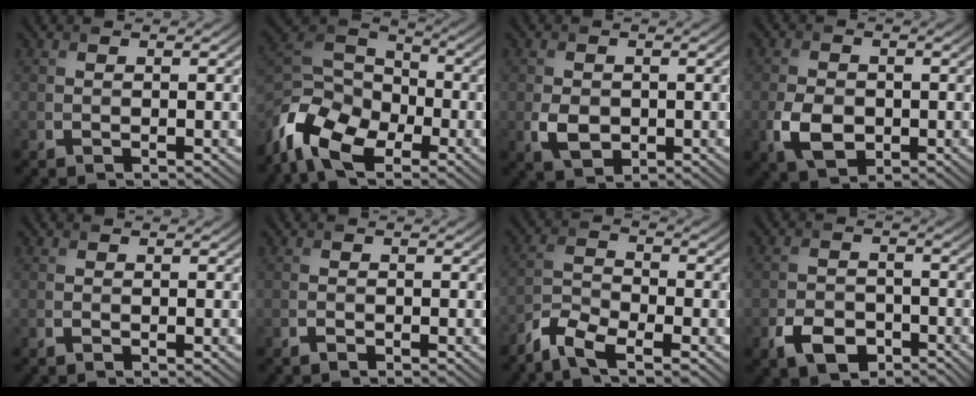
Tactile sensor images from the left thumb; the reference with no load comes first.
{"total": 12.2, "force": [-7.1, 6.8, 7.2], "torque": [-0.177, -0.022, -0.153]}
{"total": 3.4, "force": [-0.6, 2.6, 2.1], "torque": [-0.048, -0.010, -0.011]}
{"total": 5.1, "force": [-1.3, 3.7, 3.3], "torque": [-0.077, -0.013, -0.026]}
{"total": 0.0}
{"total": 0.6, "force": [-0.6, 0.1, 0.2], "torque": [-0.001, -0.002, -0.009]}
{"total": 5.2, "force": [-4.0, 1.5, 2.9], "torque": [-0.067, -0.007, -0.092]}
{"total": 5.2, "force": [-3.0, 3.3, 2.7], "torque": [-0.056, -0.009, -0.059]}